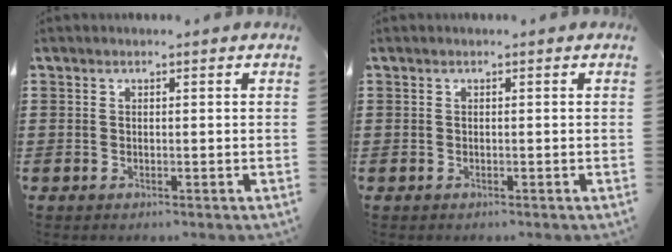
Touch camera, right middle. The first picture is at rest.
{"total": 0.0}